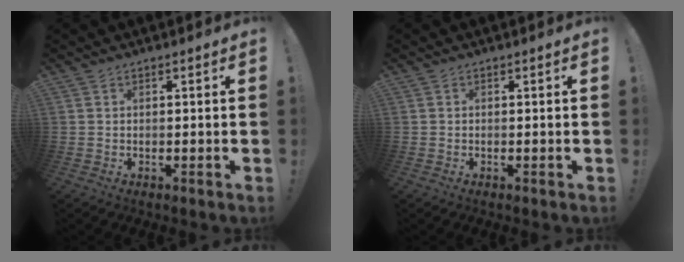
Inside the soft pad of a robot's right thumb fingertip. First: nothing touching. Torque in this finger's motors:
{"motor_torque": [0.07, 0.01, -0.02, 0.22, 0.01]}